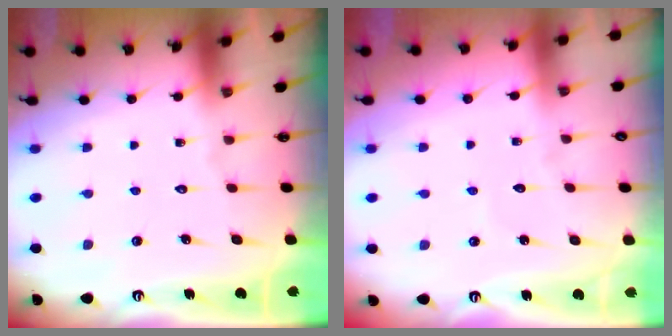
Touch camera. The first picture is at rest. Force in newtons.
{"total": 2.0, "press": 2.0, "slide": 0.1}